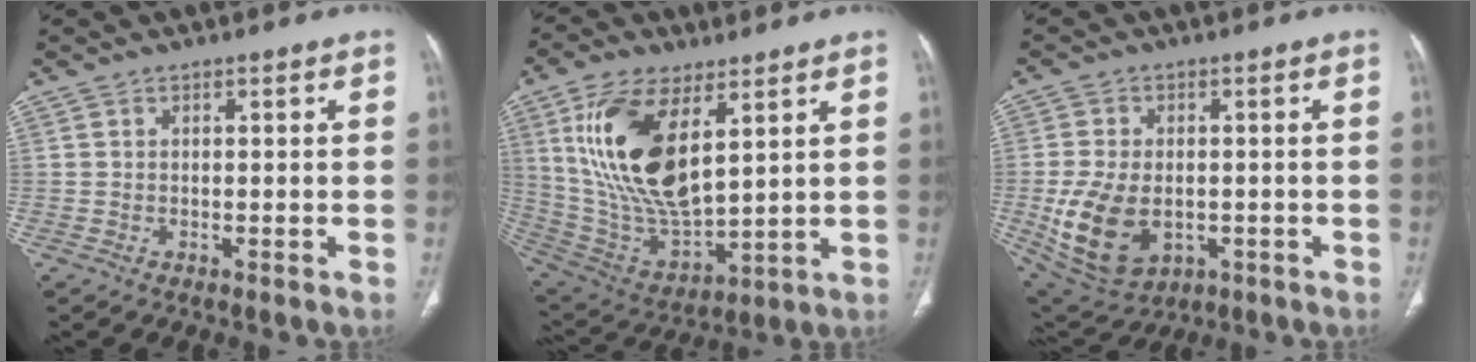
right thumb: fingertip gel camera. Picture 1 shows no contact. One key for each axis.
{"total": 20.4, "fx": 7.2, "fy": 9.5, "fz": 16.6, "tx": -0.314, "ty": -0.031, "tz": 0.149}
{"total": 13.3, "fx": -2.4, "fy": 8.8, "fz": 9.7, "tx": -0.177, "ty": -0.003, "tz": -0.020}